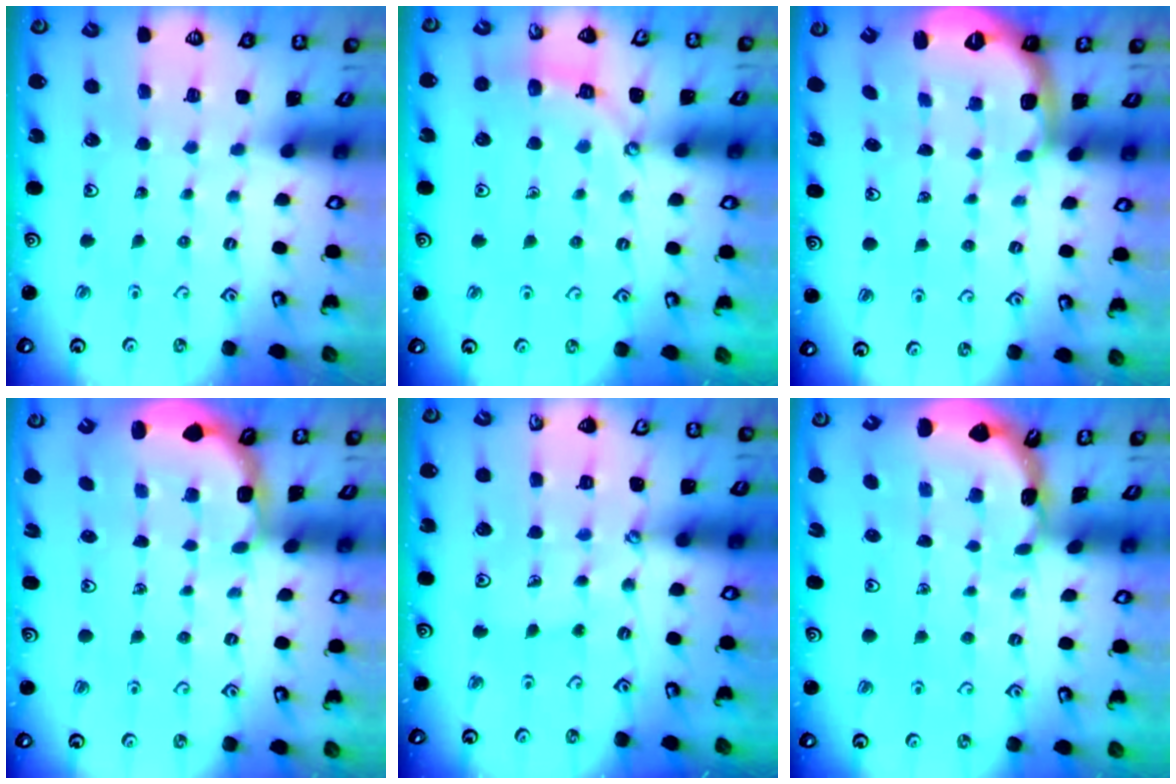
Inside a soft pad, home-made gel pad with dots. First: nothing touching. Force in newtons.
{"total": 4.9, "press": 4.9, "slide": 0.4}
{"total": 2.5, "press": 2.0, "slide": 1.6}
{"total": 2.8, "press": 2.3, "slide": 1.7}
{"total": 5.7, "press": 5.5, "slide": 1.5}
{"total": 1.8, "press": 1.8, "slide": 0.2}